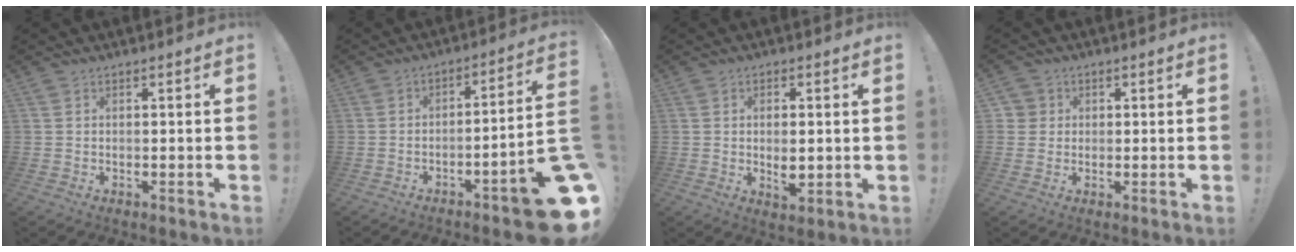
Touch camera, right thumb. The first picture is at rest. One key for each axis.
{"total": 12.1, "fx": -6.9, "fy": 1.2, "fz": 9.8, "tx": -0.113, "ty": 0.027, "tz": -0.112}
{"total": 4.8, "fx": -0.2, "fy": 2.2, "fz": 4.3, "tx": -0.062, "ty": -0.005, "tz": -0.004}
{"total": 2.5, "fx": 0.4, "fy": 2.4, "fz": 0.2, "tx": -0.008, "ty": 0.006, "tz": 0.008}